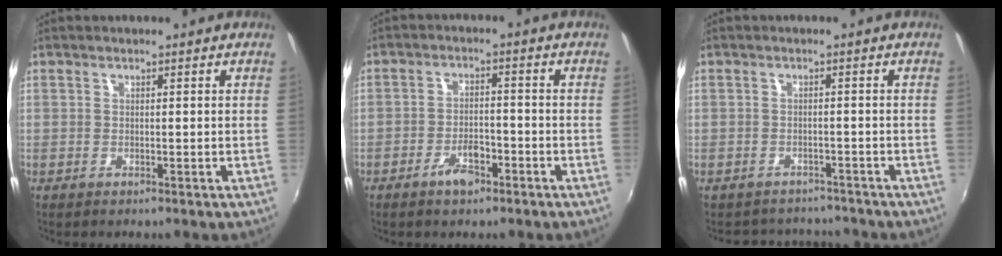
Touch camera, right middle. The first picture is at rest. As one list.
[{"total": 4.9, "force": [-3.3, 2.1, 2.9], "torque": [-0.062, 0.001, -0.053]}, {"total": 6.9, "force": [-6.3, 2.7, 1.0], "torque": [-0.028, 0.005, -0.086]}]